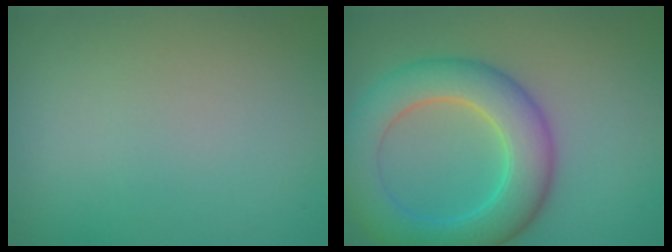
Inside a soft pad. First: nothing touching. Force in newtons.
{"total": 7.6, "press": 7.6, "slide": 0.3}